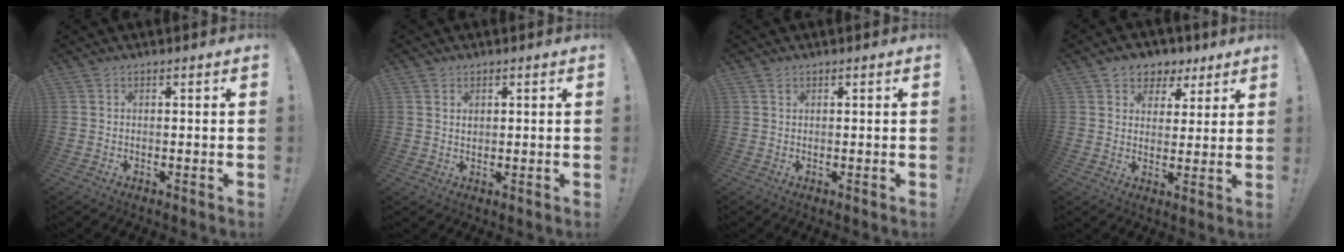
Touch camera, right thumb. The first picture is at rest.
{"total": 1.7, "force": [1.2, 1.1, 0.3], "torque": [0.001, 0.000, 0.021]}
{"total": 0.7, "force": [0.6, 0.4, 0.1], "torque": [-0.001, -0.001, 0.010]}
{"total": 6.5, "force": [3.3, 5.6, 0.9], "torque": [-0.011, -0.020, 0.065]}